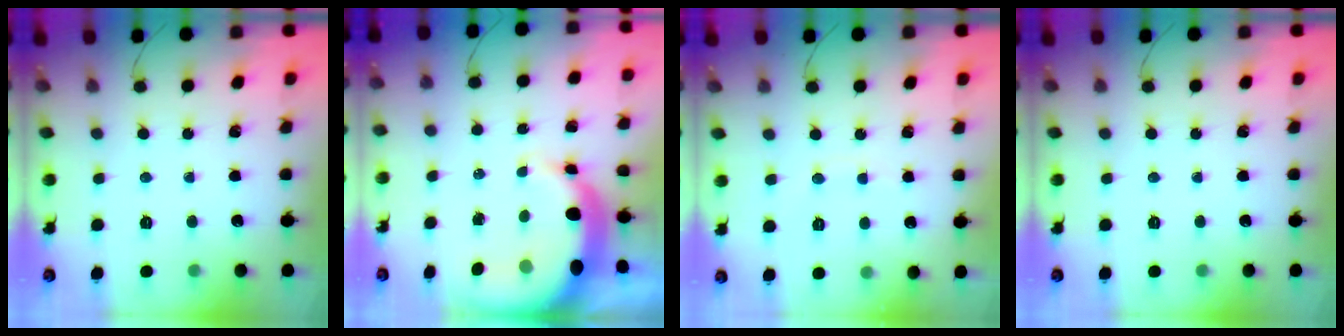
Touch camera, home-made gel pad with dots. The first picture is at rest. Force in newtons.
{"total": 12.5, "press": 12.3, "slide": 2.5}
{"total": 5.4, "press": 5.3, "slide": 1.4}
{"total": 0.0}